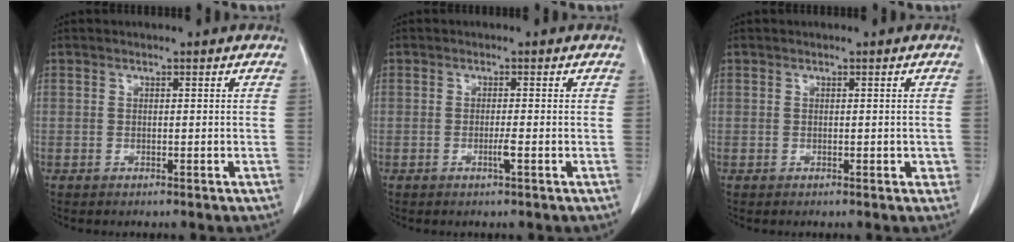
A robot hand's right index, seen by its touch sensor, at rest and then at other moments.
{"total": 1.4, "force": [-0.6, -0.2, 1.2], "torque": [-0.026, -0.002, -0.010]}
{"total": 1.4, "force": [-0.3, 1.0, 1.0], "torque": [-0.007, 0.007, 0.000]}